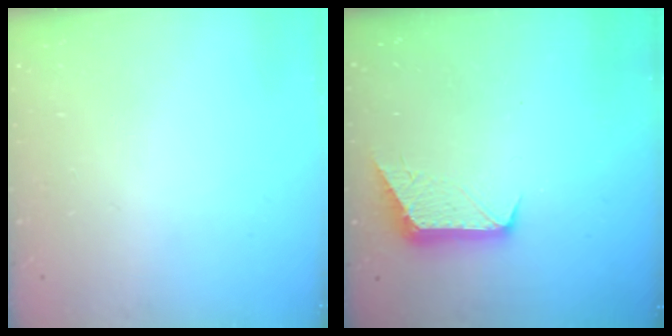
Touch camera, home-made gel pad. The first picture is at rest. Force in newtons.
{"total": 8.3, "press": 8.3, "slide": 0.5}